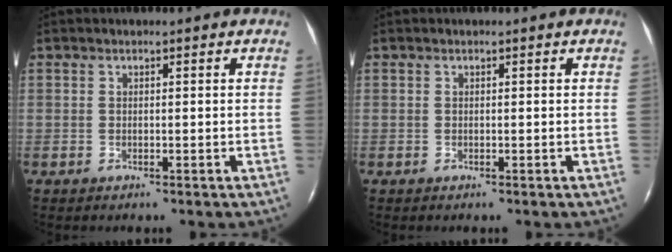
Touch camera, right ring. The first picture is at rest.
{"total": 0.0}